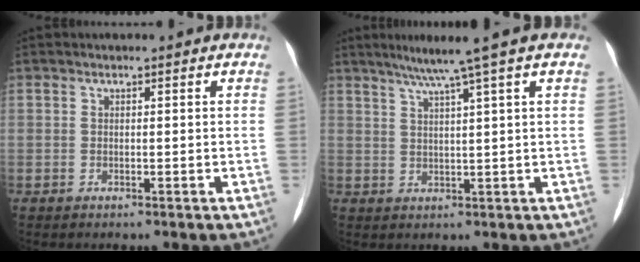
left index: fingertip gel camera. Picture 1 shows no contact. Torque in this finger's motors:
{"motor_torque": [0.02, -0.02, -0.21, -0.04]}